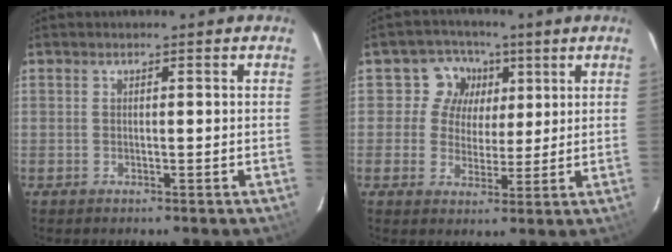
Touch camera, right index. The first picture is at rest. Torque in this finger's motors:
{"motor_torque": [0.02, 0.00, 0.01, 0.00]}